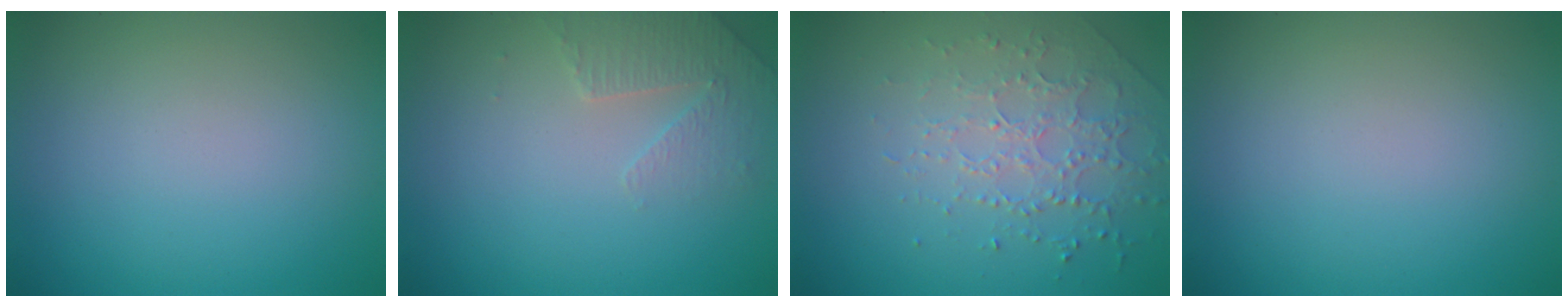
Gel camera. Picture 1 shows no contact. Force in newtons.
{"total": 2.3, "press": 2.2, "slide": 0.6}
{"total": 2.1, "press": 1.9, "slide": 0.9}
{"total": 0.0}